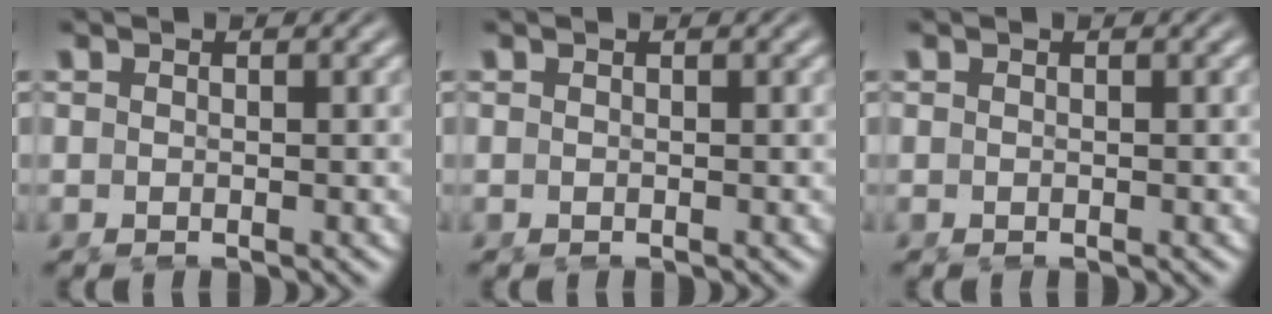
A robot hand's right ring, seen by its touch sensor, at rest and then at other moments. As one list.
[{"total": 0.0}, {"total": 0.0}]